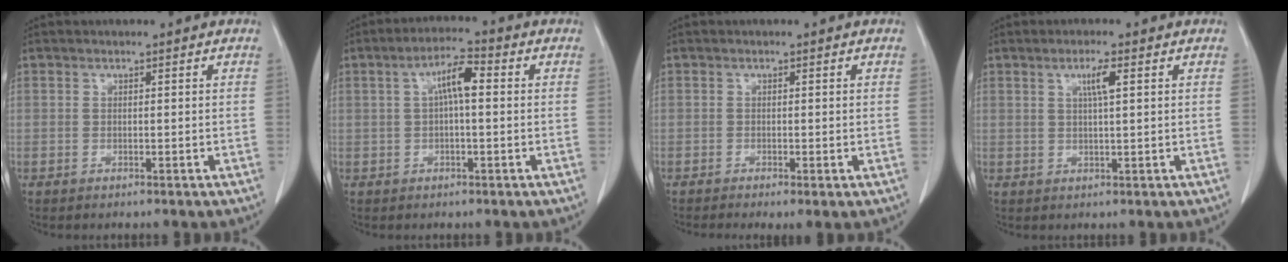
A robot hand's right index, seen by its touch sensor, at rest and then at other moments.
{"total": 5.3, "force": [0.9, 1.2, 5.1], "torque": [-0.094, 0.018, 0.013]}
{"total": 2.1, "force": [-1.0, 0.4, 1.8], "torque": [-0.031, -0.008, -0.016]}
{"total": 2.9, "force": [1.1, 0.0, 2.7], "torque": [-0.050, 0.001, 0.020]}